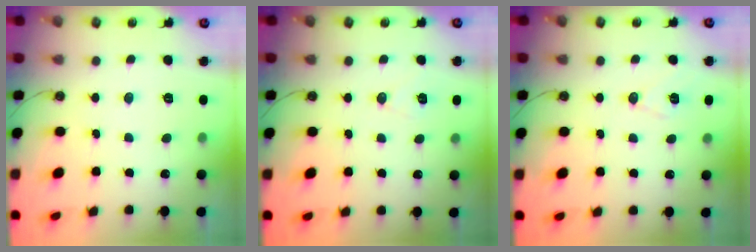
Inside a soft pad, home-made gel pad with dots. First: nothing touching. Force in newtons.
{"total": 6.7, "press": 5.5, "slide": 3.8}
{"total": 7.1, "press": 6.2, "slide": 3.6}